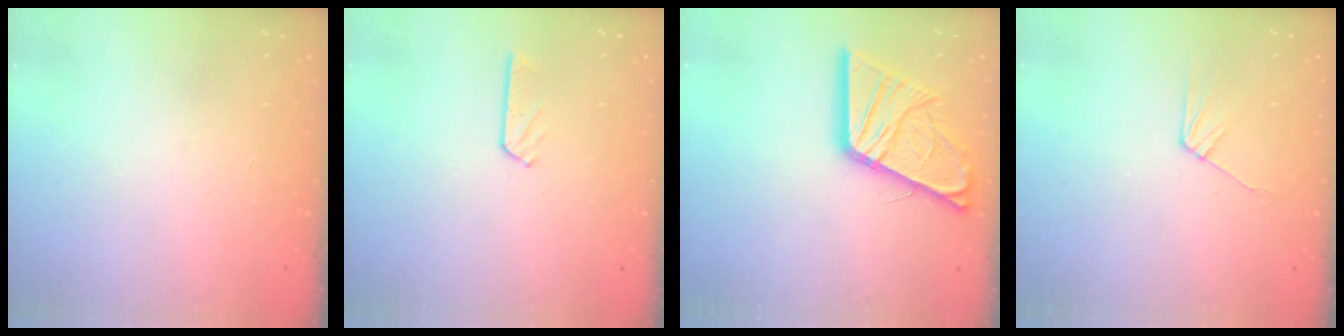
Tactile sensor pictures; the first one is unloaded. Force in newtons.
{"total": 3.3, "press": 3.3, "slide": 0.3}
{"total": 18.4, "press": 18.3, "slide": 2.0}
{"total": 7.5, "press": 7.5, "slide": 0.8}